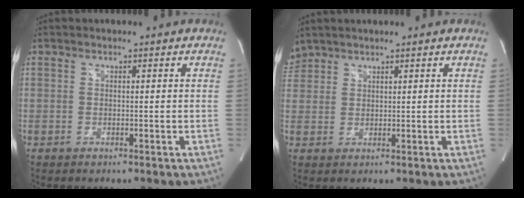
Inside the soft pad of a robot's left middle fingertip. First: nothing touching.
{"total": 3.0, "force": [2.8, 1.1, 0.1], "torque": [-0.009, 0.019, 0.059]}